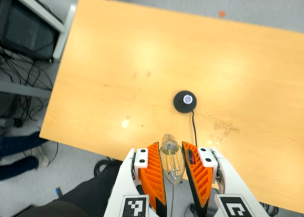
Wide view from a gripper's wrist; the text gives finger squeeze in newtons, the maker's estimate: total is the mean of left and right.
{"total": 8.6, "left": 7.9, "right": 9.4}